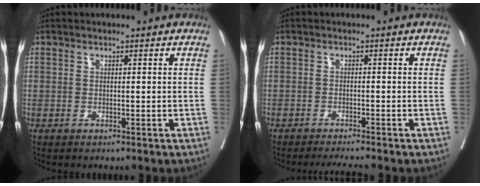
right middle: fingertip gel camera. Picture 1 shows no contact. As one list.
[{"total": 3.6, "force": [-3.3, -0.5, 1.3], "torque": [-0.017, -0.010, -0.051]}]